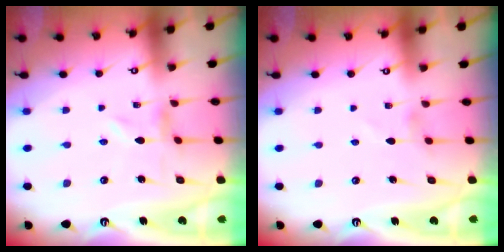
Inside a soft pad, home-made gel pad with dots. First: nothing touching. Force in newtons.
{"total": 1.5, "press": 1.5, "slide": 0.4}